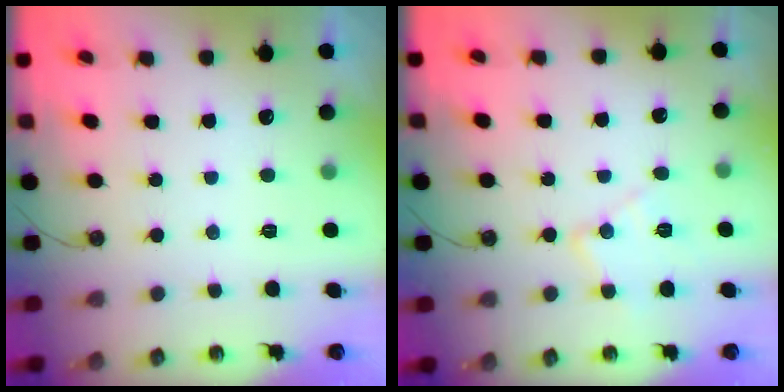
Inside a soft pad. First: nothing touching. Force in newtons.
{"total": 10.1, "press": 10.1, "slide": 0.8}